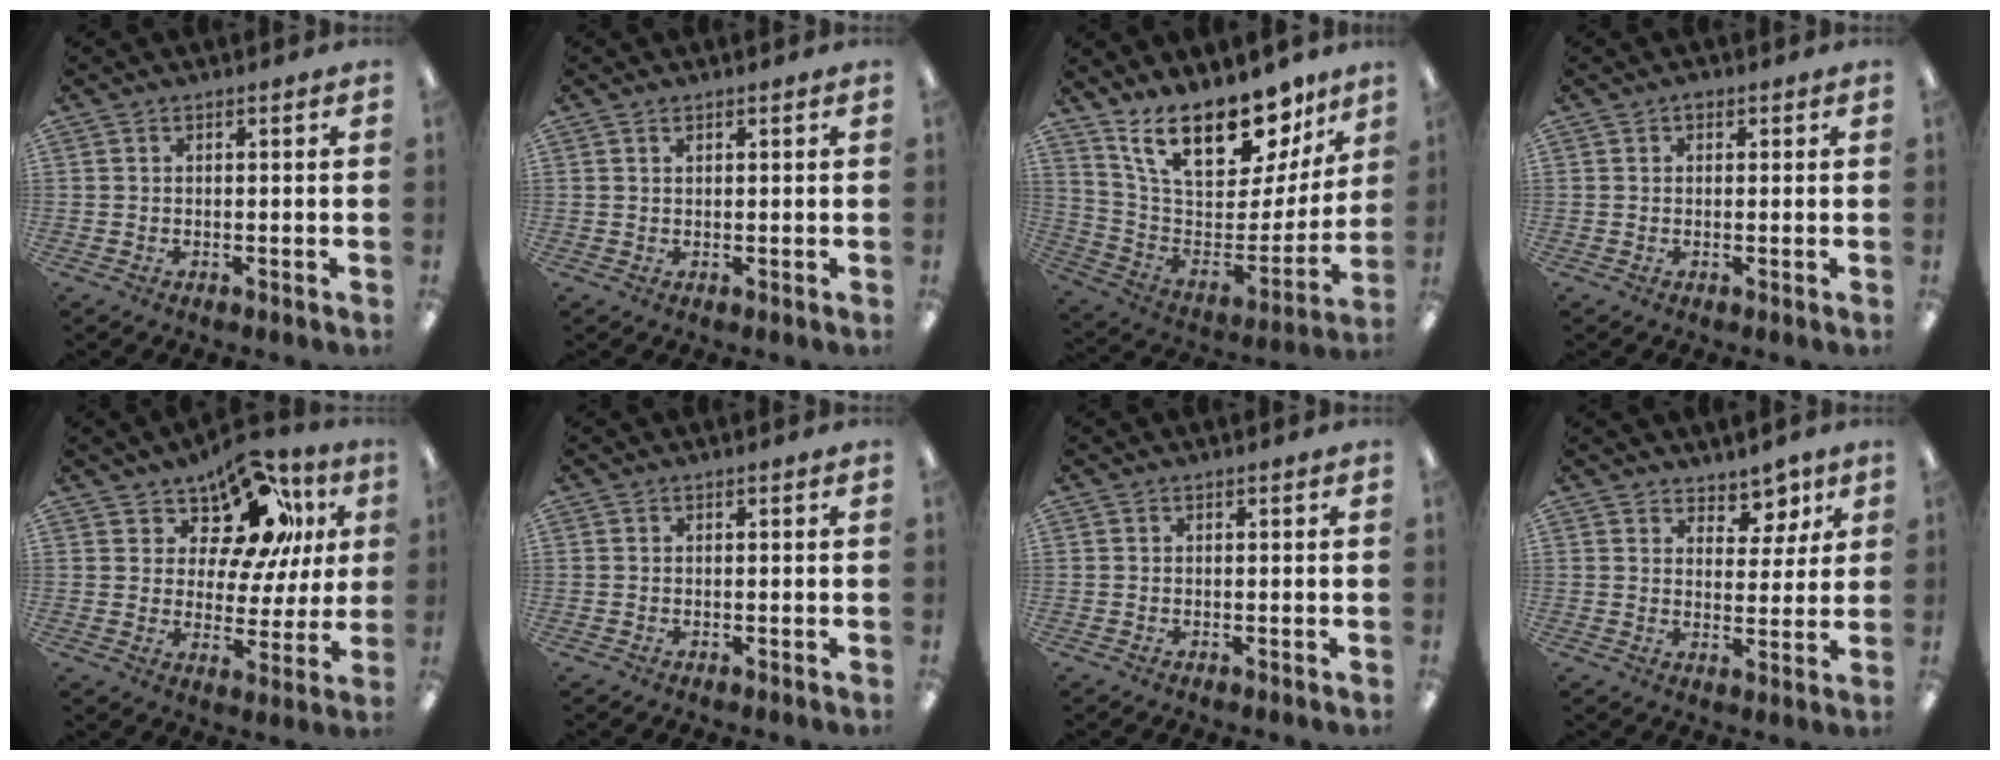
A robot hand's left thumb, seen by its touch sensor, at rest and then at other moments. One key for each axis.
{"total": 1.0, "fx": 0.6, "fy": 0.4, "fz": 0.7, "tx": -0.014, "ty": 0.001, "tz": 0.010}
{"total": 23.3, "fx": 16.8, "fy": 9.7, "fz": 12.9, "tx": -0.208, "ty": -0.113, "tz": 0.294}
{"total": 1.3, "fx": 0.6, "fy": 0.9, "fz": 0.7, "tx": -0.007, "ty": -0.001, "tz": 0.010}
{"total": 15.2, "fx": 10.4, "fy": 8.2, "fz": 7.4, "tx": -0.120, "ty": -0.069, "tz": 0.185}
{"total": 0.0}
{"total": 0.0}
{"total": 6.4, "fx": 5.2, "fy": 3.5, "fz": 1.3, "tx": -0.009, "ty": -0.038, "tz": 0.090}